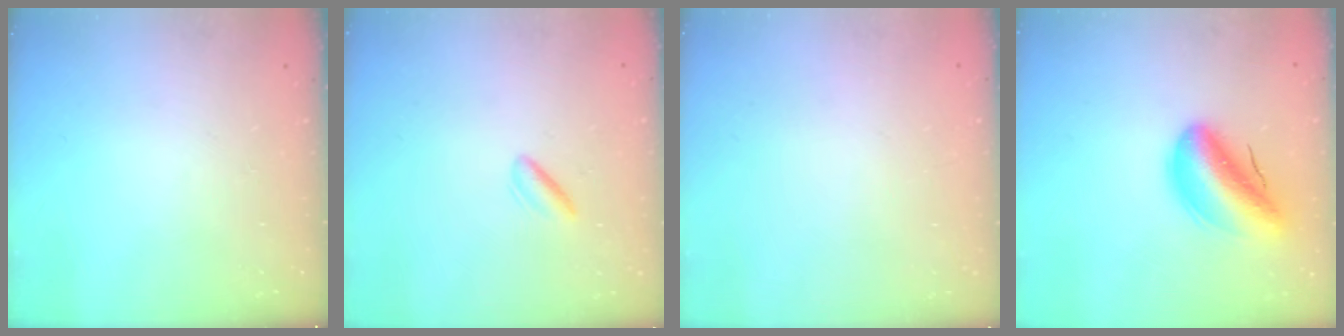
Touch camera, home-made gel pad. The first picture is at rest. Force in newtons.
{"total": 1.0, "press": 0.8, "slide": 0.6}
{"total": 2.2, "press": 2.2, "slide": 0.1}
{"total": 12.9, "press": 12.3, "slide": 3.8}